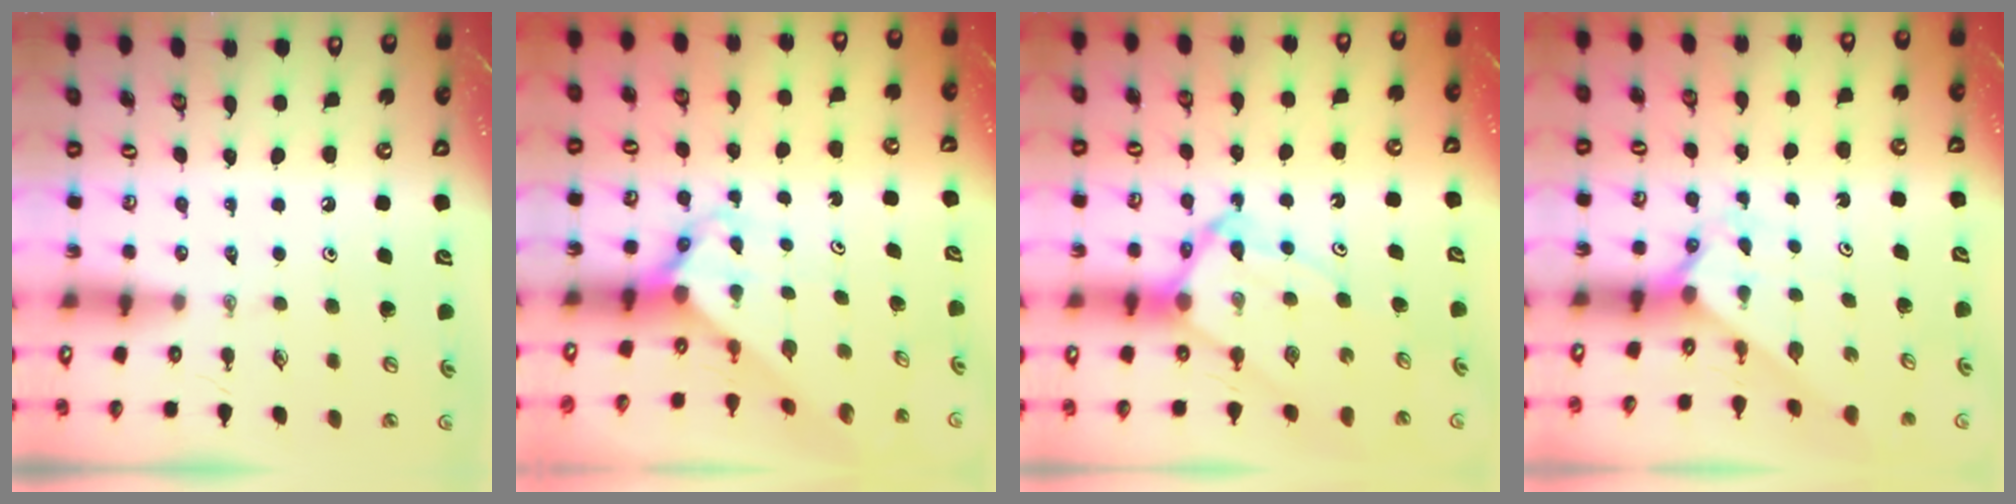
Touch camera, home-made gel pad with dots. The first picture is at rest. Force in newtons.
{"total": 3.6, "press": 3.6, "slide": 0.4}
{"total": 9.2, "press": 9.2, "slide": 0.8}
{"total": 2.0, "press": 2.0, "slide": 0.2}